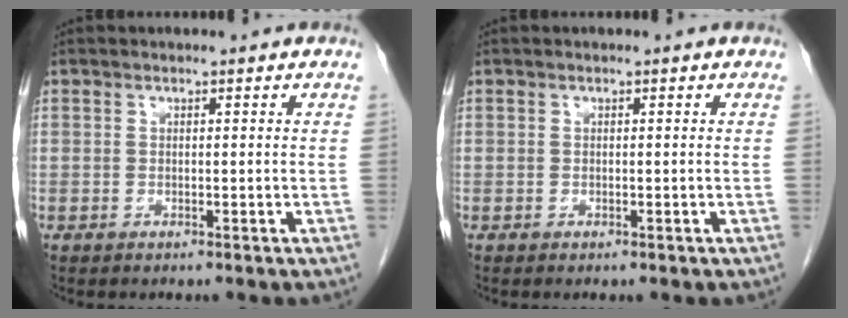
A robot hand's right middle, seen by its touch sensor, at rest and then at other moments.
{"total": 0.0}